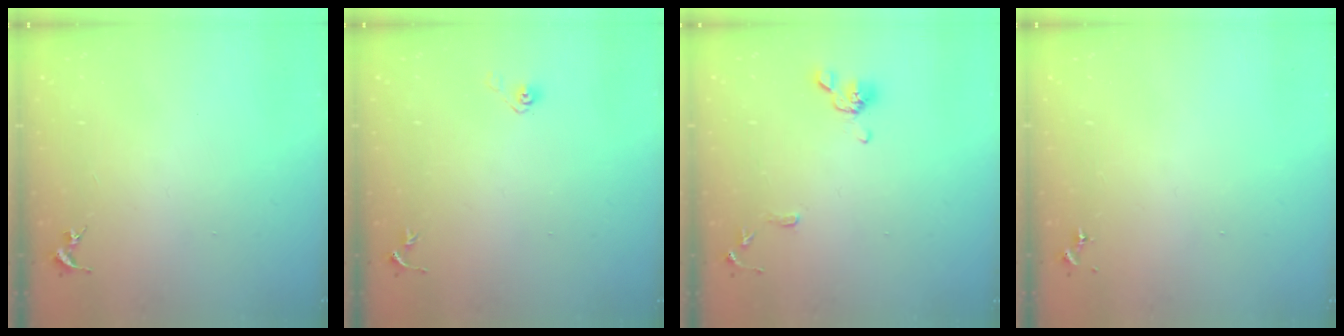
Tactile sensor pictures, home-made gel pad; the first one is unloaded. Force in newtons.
{"total": 3.6, "press": 3.0, "slide": 2.0}
{"total": 9.9, "press": 9.8, "slide": 1.4}
{"total": 0.0}